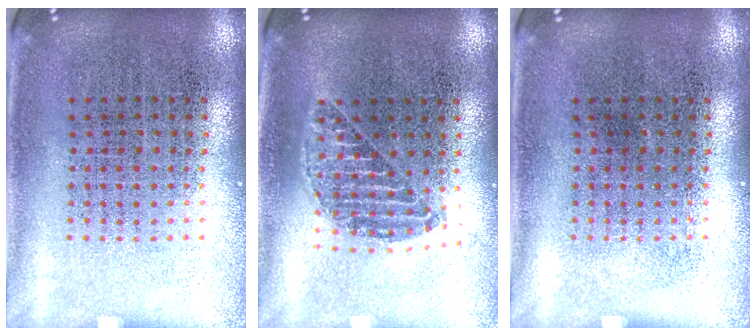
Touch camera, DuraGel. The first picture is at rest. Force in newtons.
{"total": 1.1, "press": 1.0, "slide": 0.4}
{"total": 0.0}